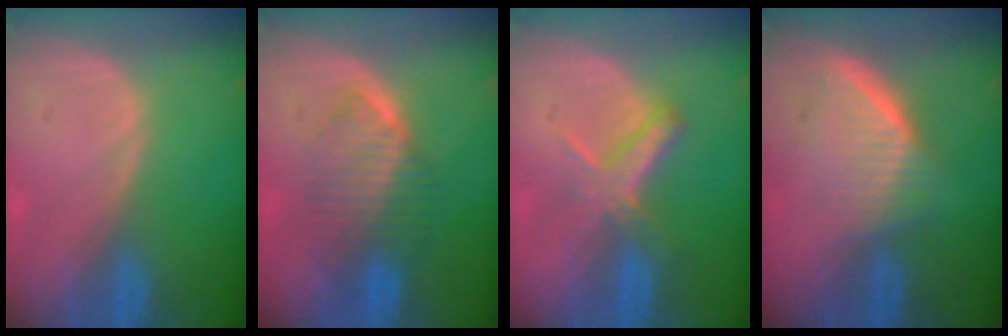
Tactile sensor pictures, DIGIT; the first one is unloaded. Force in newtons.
{"total": 6.5, "press": 6.5, "slide": 0.1}
{"total": 5.6, "press": 5.2, "slide": 2.2}
{"total": 6.7, "press": 6.0, "slide": 2.9}